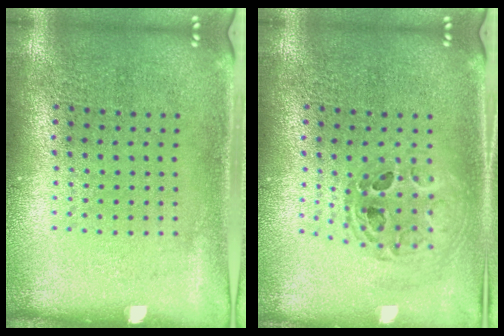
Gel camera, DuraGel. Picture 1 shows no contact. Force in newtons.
{"total": 0.7, "press": 0.7, "slide": 0.1}